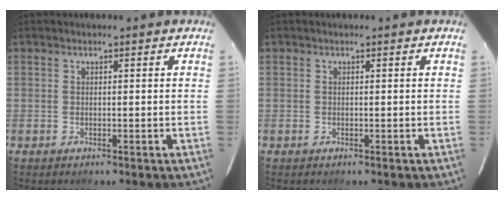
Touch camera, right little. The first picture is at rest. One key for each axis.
{"total": 0.0}